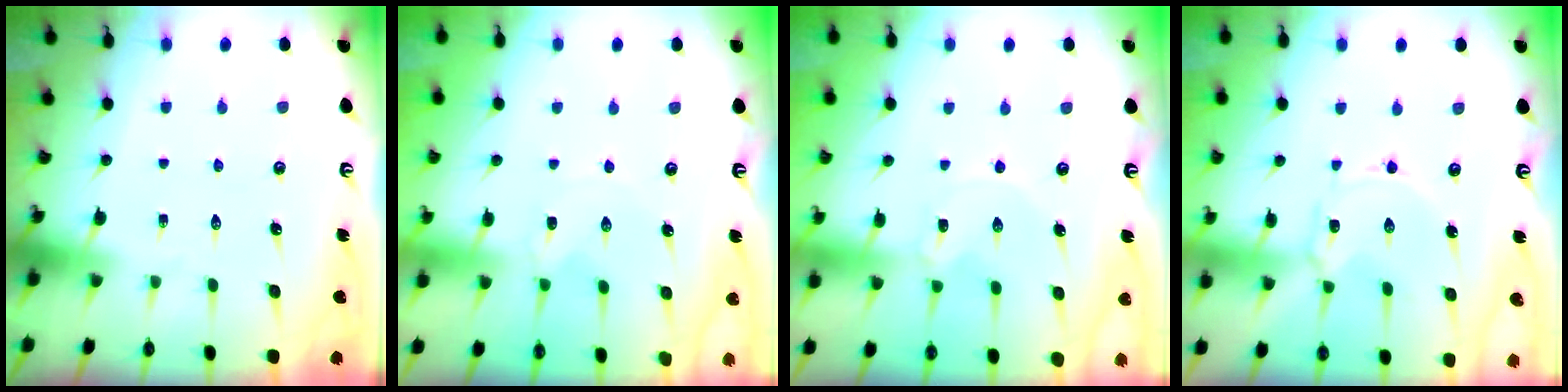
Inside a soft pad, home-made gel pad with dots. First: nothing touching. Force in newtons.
{"total": 0.0}
{"total": 0.7, "press": 0.7, "slide": 0.2}
{"total": 1.8, "press": 1.7, "slide": 0.1}